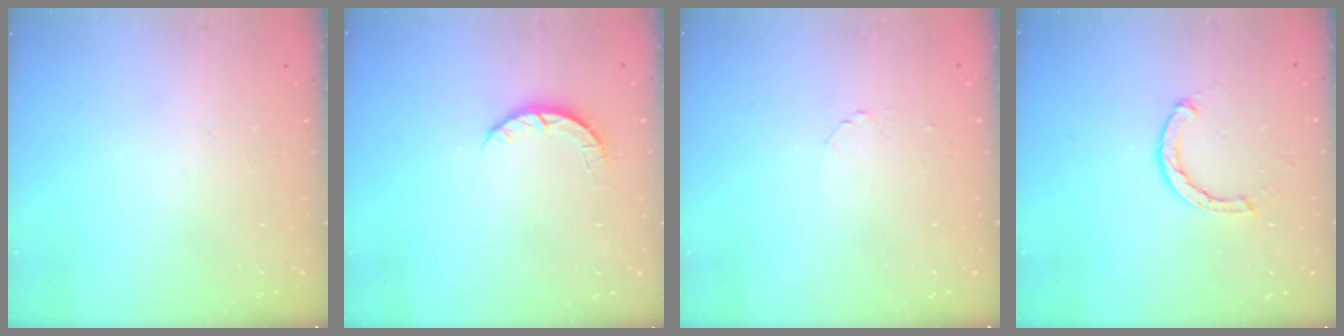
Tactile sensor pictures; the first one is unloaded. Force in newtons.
{"total": 2.7, "press": 2.7, "slide": 0.4}
{"total": 1.3, "press": 1.3, "slide": 0.1}
{"total": 2.1, "press": 2.1, "slide": 0.1}